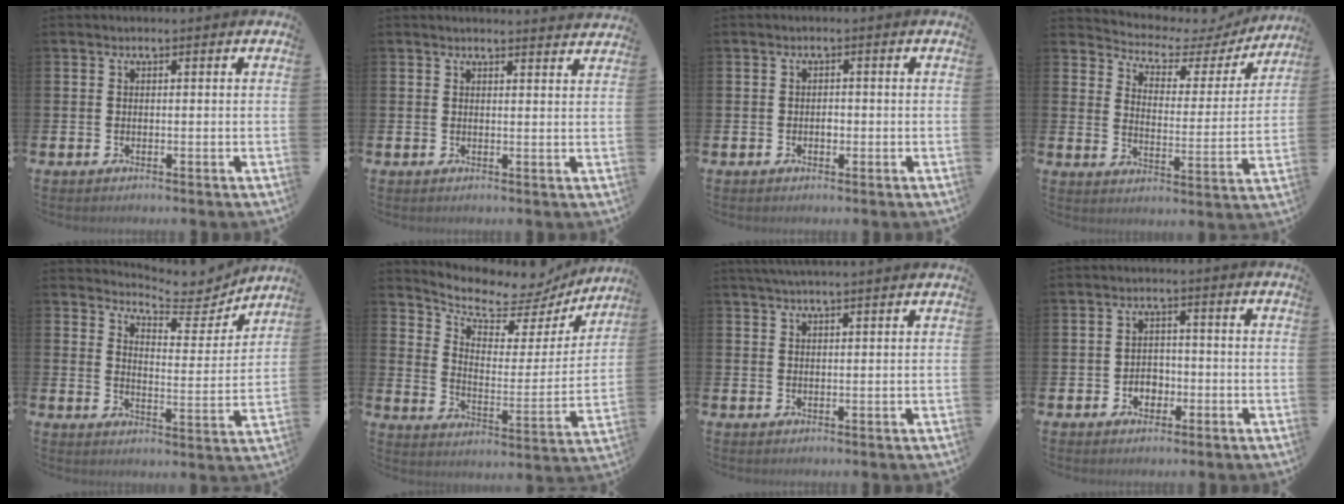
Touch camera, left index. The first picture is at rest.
{"total": 2.1, "force": [2.1, -0.1, -0.1], "torque": [0.010, -0.017, 0.035]}
{"total": 1.1, "force": [-0.3, 0.8, 0.7], "torque": [-0.004, 0.000, -0.009]}
{"total": 4.5, "force": [3.9, 2.0, 0.8], "torque": [-0.047, -0.032, 0.059]}
{"total": 6.4, "force": [6.2, 1.1, 0.8], "torque": [-0.028, -0.061, 0.102]}
{"total": 8.0, "force": [7.2, 2.5, 2.2], "torque": [-0.072, -0.065, 0.118]}
{"total": 2.5, "force": [2.3, -0.4, 0.6], "torque": [-0.019, -0.003, 0.044]}
{"total": 2.8, "force": [-1.2, 2.2, 1.2], "torque": [-0.018, 0.003, -0.030]}